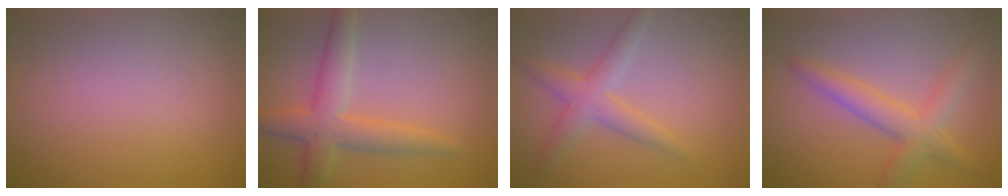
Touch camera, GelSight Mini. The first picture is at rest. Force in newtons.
{"total": 4.2, "press": 4.2, "slide": 0.3}
{"total": 2.8, "press": 2.8, "slide": 0.0}
{"total": 3.5, "press": 3.5, "slide": 0.2}